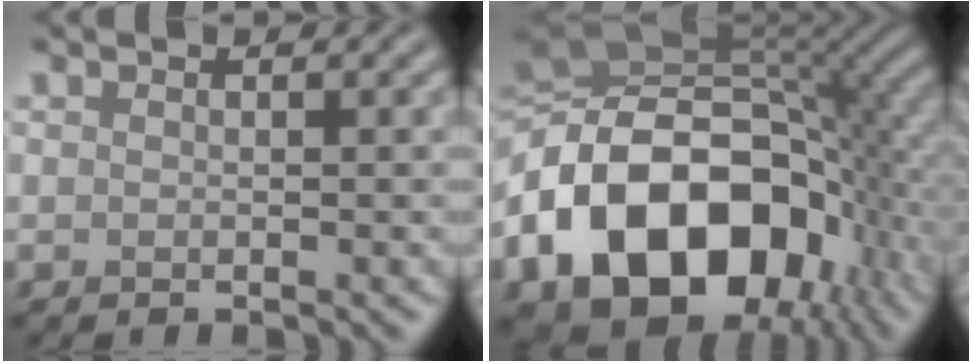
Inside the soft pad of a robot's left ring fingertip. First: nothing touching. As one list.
[{"total": 19.1, "force": [-5.8, 13.1, 12.6], "torque": [-0.249, -0.002, -0.108]}]